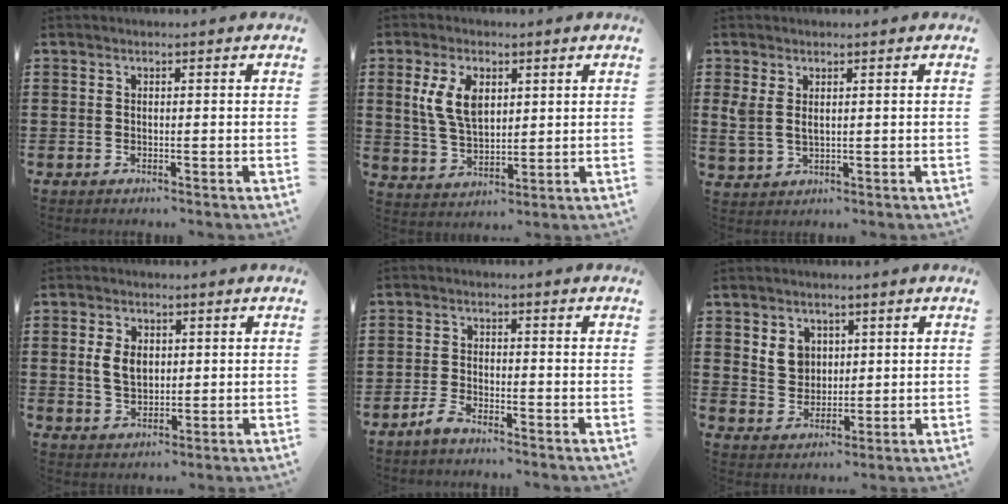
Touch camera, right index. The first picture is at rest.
{"total": 7.4, "force": [2.4, 4.2, 5.6], "torque": [-0.129, 0.010, 0.040]}
{"total": 2.8, "force": [1.2, 1.5, 2.0], "torque": [-0.052, 0.002, 0.020]}
{"total": 4.5, "force": [0.7, 3.1, 3.3], "torque": [-0.071, 0.006, 0.006]}
{"total": 2.4, "force": [-2.2, 0.3, 0.7], "torque": [-0.022, 0.003, -0.048]}
{"total": 4.2, "force": [1.9, 3.5, 1.1], "torque": [-0.030, 0.008, 0.035]}